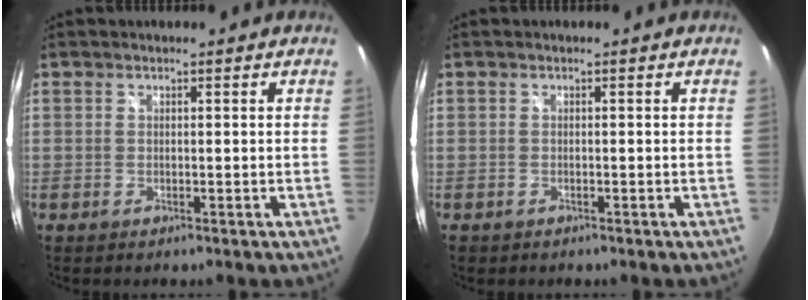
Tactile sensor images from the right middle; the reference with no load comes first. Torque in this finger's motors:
{"motor_torque": [0.48, -0.71, 0.06, 0.02]}